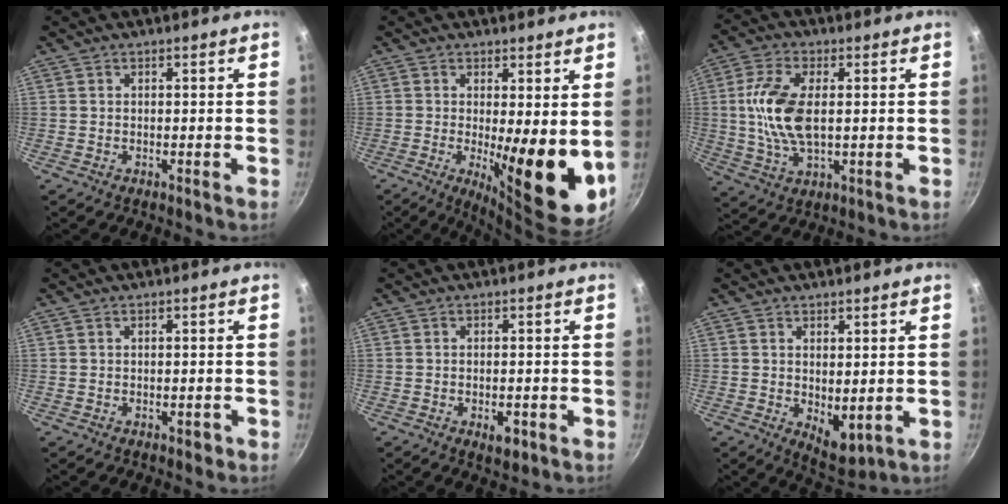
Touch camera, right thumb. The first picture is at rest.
{"total": 12.7, "force": [-0.5, 3.1, 12.3], "torque": [-0.159, -0.025, -0.001]}
{"total": 11.7, "force": [0.9, 5.9, 10.1], "torque": [-0.202, 0.004, 0.015]}
{"total": 1.2, "force": [-0.6, 0.7, 0.7], "torque": [-0.002, 0.010, -0.003]}
{"total": 3.4, "force": [-1.4, 1.7, 2.6], "torque": [-0.033, 0.005, -0.017]}
{"total": 6.1, "force": [0.4, 3.2, 5.2], "torque": [-0.064, -0.021, 0.017]}